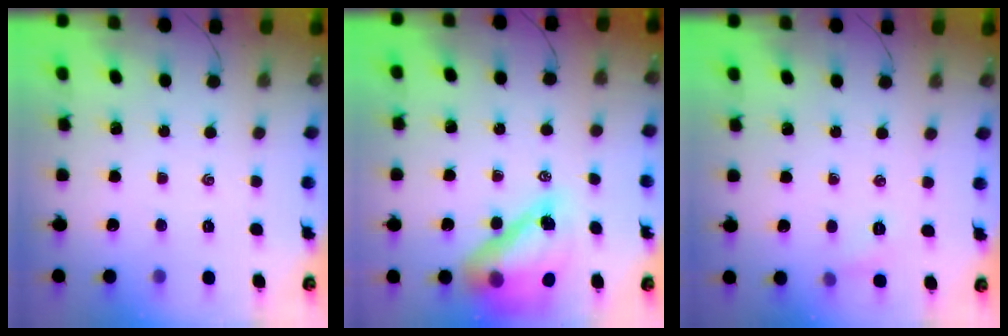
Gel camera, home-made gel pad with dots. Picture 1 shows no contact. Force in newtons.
{"total": 16.7, "press": 16.0, "slide": 4.8}
{"total": 4.5, "press": 4.3, "slide": 1.3}